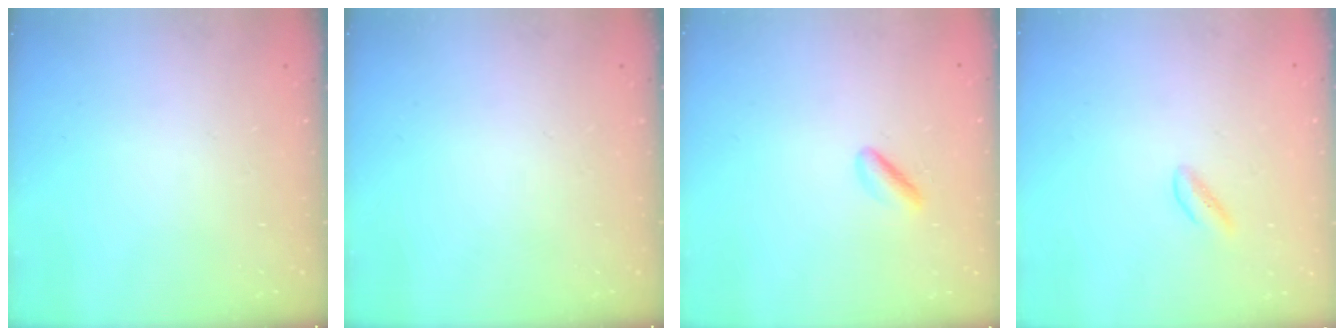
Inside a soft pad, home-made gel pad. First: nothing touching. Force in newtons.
{"total": 0.0}
{"total": 2.3, "press": 2.1, "slide": 1.0}
{"total": 0.0}